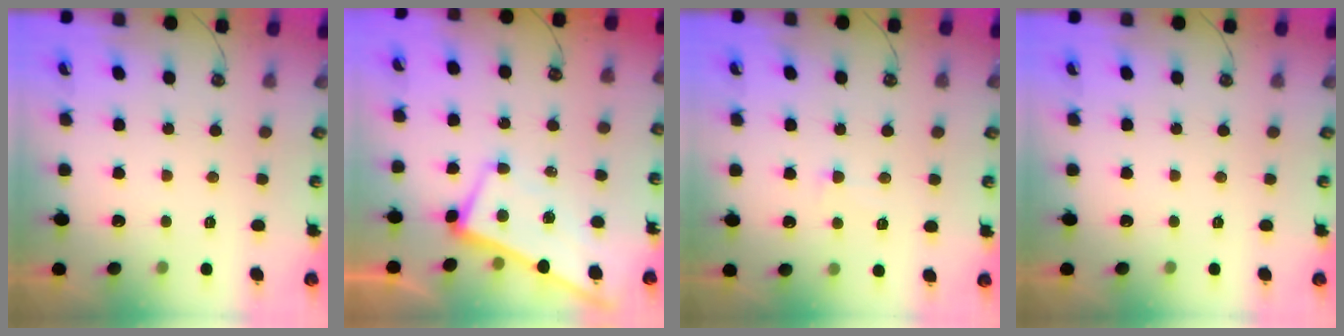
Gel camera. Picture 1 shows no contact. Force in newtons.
{"total": 1.6, "press": 1.4, "slide": 0.7}
{"total": 0.8, "press": 0.7, "slide": 0.5}
{"total": 0.0}